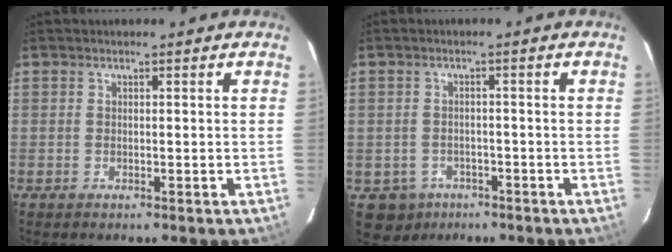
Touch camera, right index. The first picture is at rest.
{"total": 5.3, "force": [-2.4, 4.7, 0.3], "torque": [-0.007, 0.010, -0.030]}